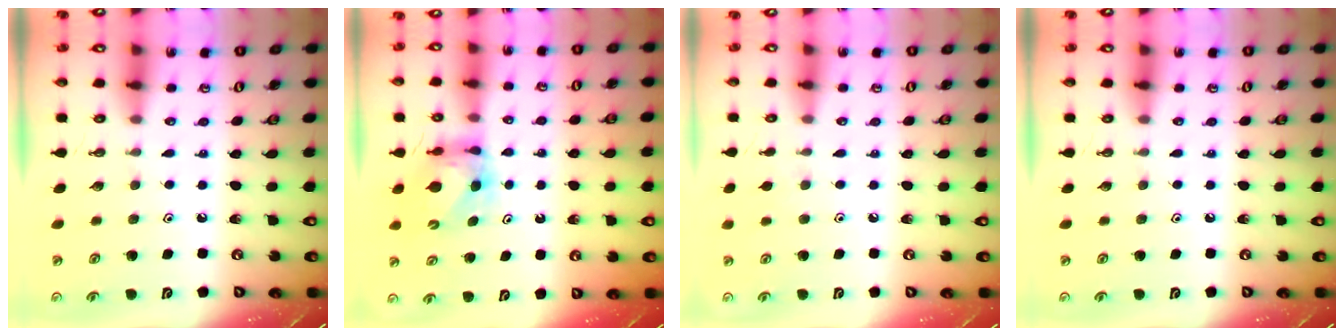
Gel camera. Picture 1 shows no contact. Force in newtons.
{"total": 5.4, "press": 5.4, "slide": 0.5}
{"total": 2.9, "press": 2.8, "slide": 0.6}
{"total": 0.0}